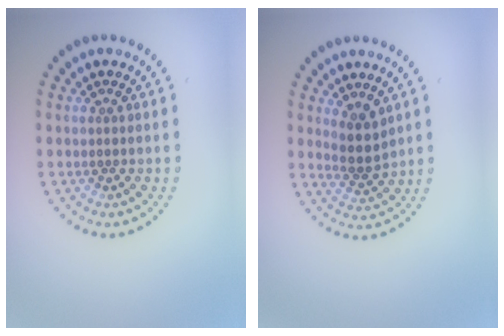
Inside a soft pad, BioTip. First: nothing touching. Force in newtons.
{"total": 2.6, "press": 2.1, "slide": 1.5}